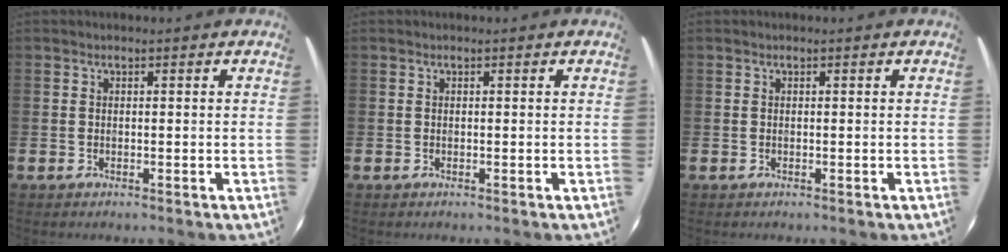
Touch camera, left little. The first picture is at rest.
{"total": 0.0}
{"total": 0.0}